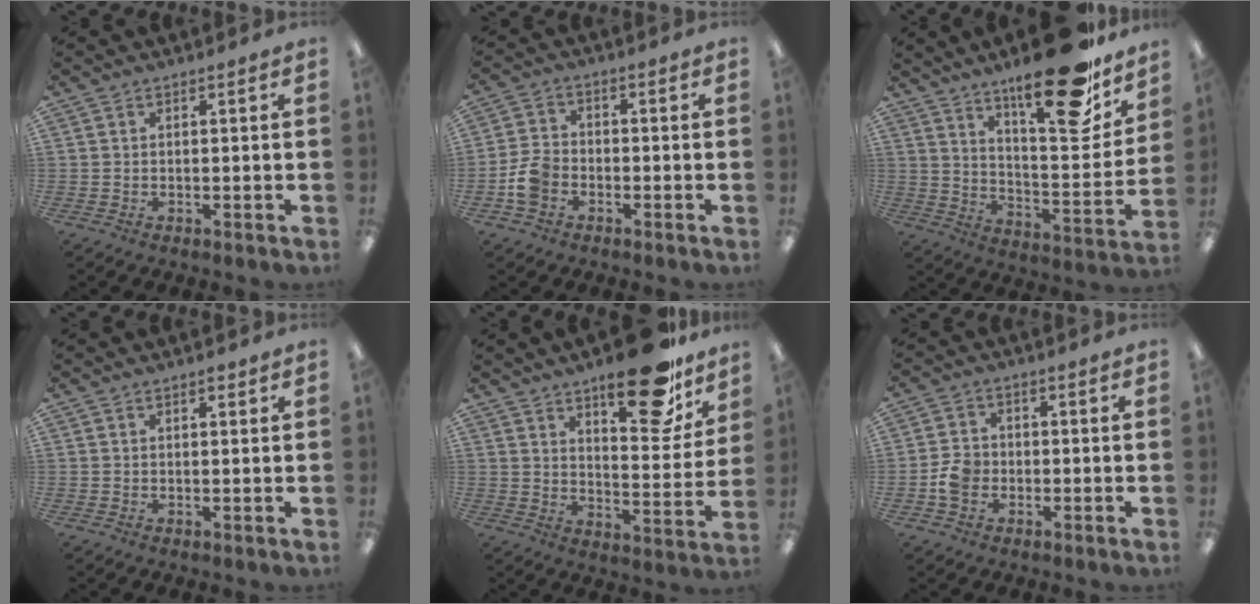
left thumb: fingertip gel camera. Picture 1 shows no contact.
{"total": 6.3, "force": [-2.7, 4.6, 3.4], "torque": [-0.071, 0.016, -0.049]}
{"total": 23.3, "force": [17.5, 6.2, 14.1], "torque": [-0.203, -0.120, 0.281]}
{"total": 1.3, "force": [0.9, 0.4, 0.8], "torque": [-0.010, -0.003, 0.013]}
{"total": 21.5, "force": [14.8, 7.9, 13.4], "torque": [-0.180, -0.090, 0.238]}
{"total": 5.2, "force": [-1.6, 4.2, 2.6], "torque": [-0.050, 0.010, -0.027]}